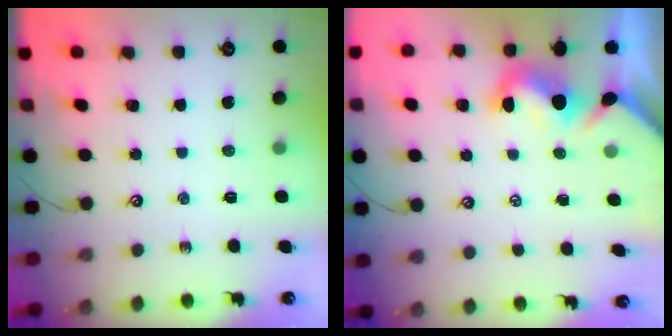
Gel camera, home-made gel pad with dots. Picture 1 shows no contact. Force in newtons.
{"total": 1.4, "press": 1.1, "slide": 0.9}